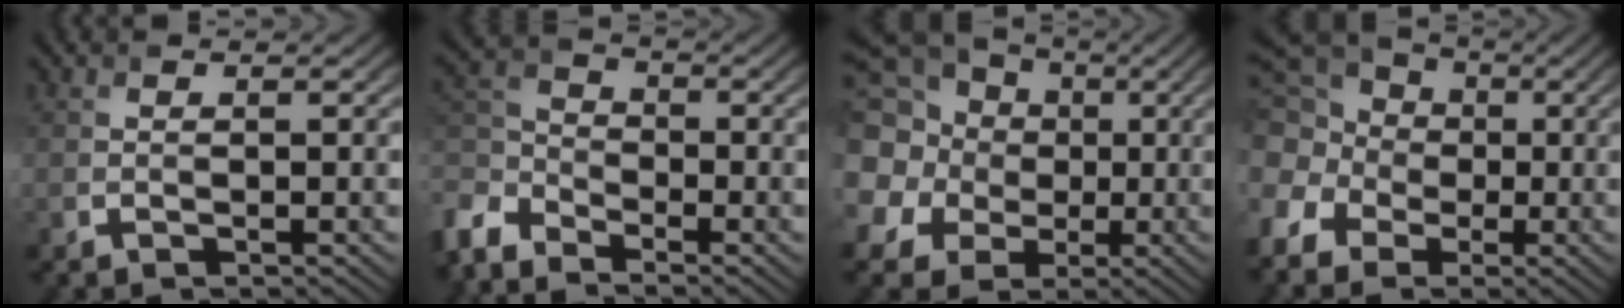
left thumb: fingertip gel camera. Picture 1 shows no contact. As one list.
[{"total": 7.1, "force": [-5.3, 3.4, 3.4], "torque": [-0.099, -0.014, -0.123]}, {"total": 19.4, "force": [2.3, 17.7, 7.6], "torque": [-0.258, 0.020, -0.003]}, {"total": 12.9, "force": [-1.7, 11.2, 6.1], "torque": [-0.177, 0.002, -0.066]}]